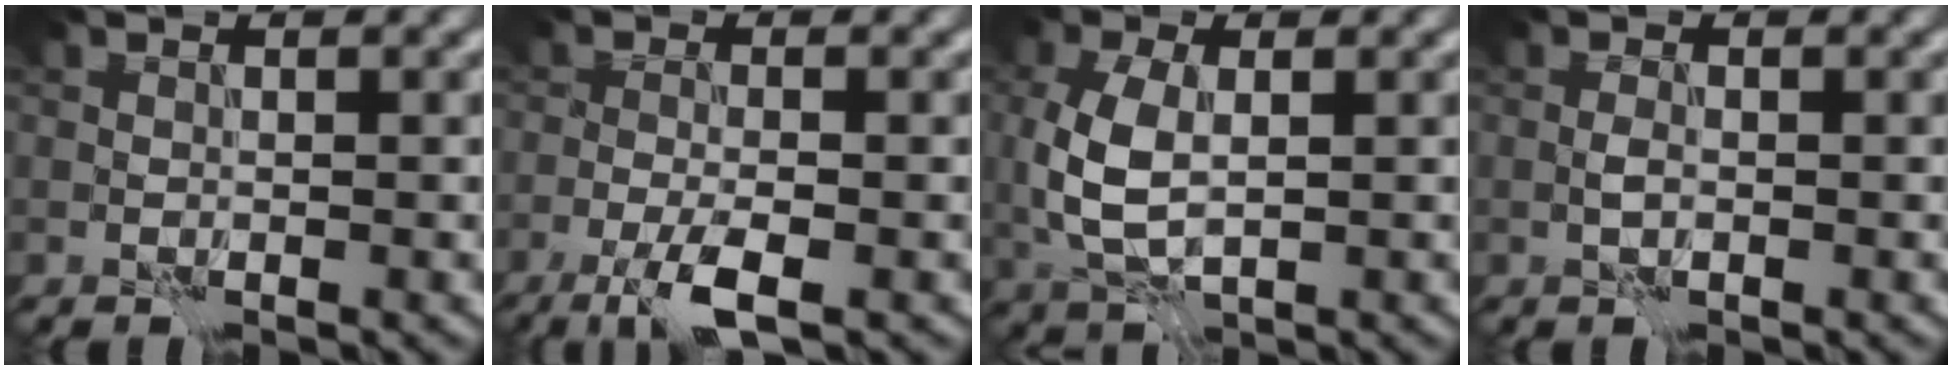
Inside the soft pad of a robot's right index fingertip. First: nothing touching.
{"total": 3.8, "force": [-2.3, 0.6, 3.0], "torque": [-0.058, -0.002, -0.046]}
{"total": 5.1, "force": [0.4, 3.0, 4.1], "torque": [-0.108, 0.000, 0.011]}
{"total": 0.7, "force": [-0.2, 0.1, 0.6], "torque": [-0.014, 0.001, -0.006]}